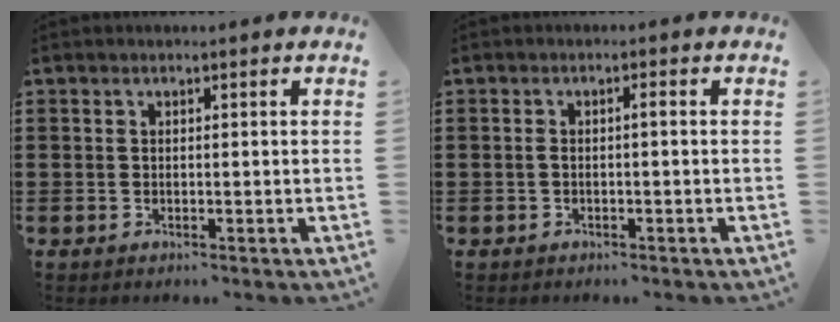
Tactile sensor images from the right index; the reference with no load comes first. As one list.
[{"total": 1.3, "force": [-0.3, 0.2, 1.2], "torque": [-0.024, 0.002, -0.006]}]